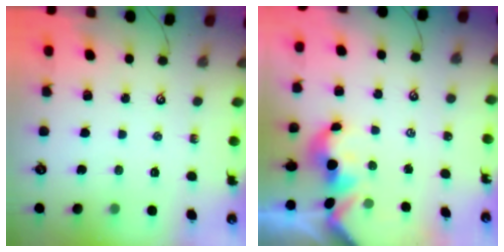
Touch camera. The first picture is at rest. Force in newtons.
{"total": 1.6, "press": 1.6, "slide": 0.2}